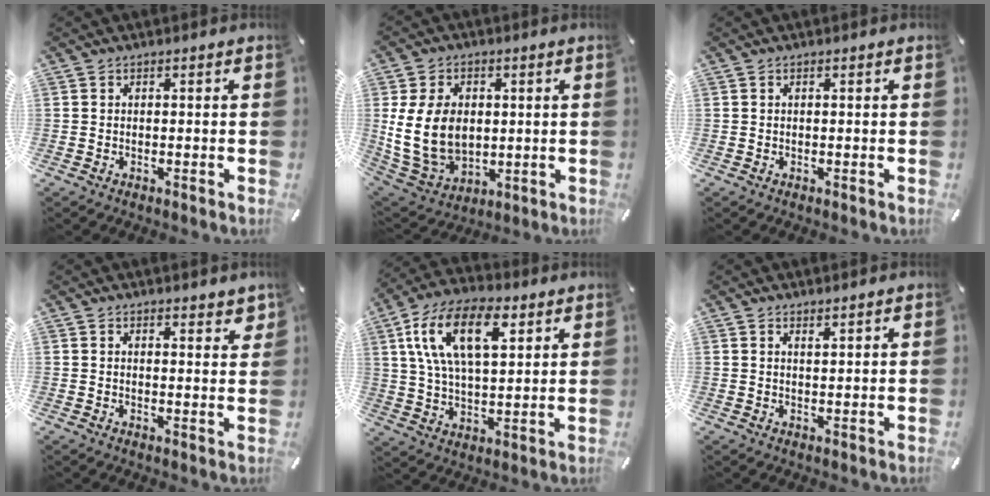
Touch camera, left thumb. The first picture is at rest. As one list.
[{"total": 14.2, "force": [1.5, 10.8, 9.1], "torque": [-0.195, 0.001, 0.028]}, {"total": 0.0}, {"total": 2.7, "force": [2.4, 1.0, 0.8], "torque": [-0.003, -0.013, 0.041]}, {"total": 17.2, "force": [7.2, 8.9, 12.8], "torque": [-0.259, -0.005, 0.121]}, {"total": 1.4, "force": [1.3, 0.1, 0.6], "torque": [-0.011, -0.003, 0.024]}]